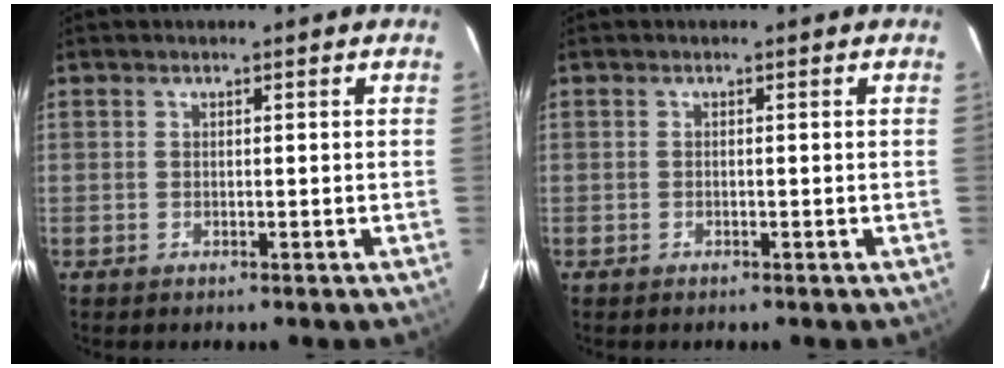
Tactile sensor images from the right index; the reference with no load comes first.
{"total": 0.0}